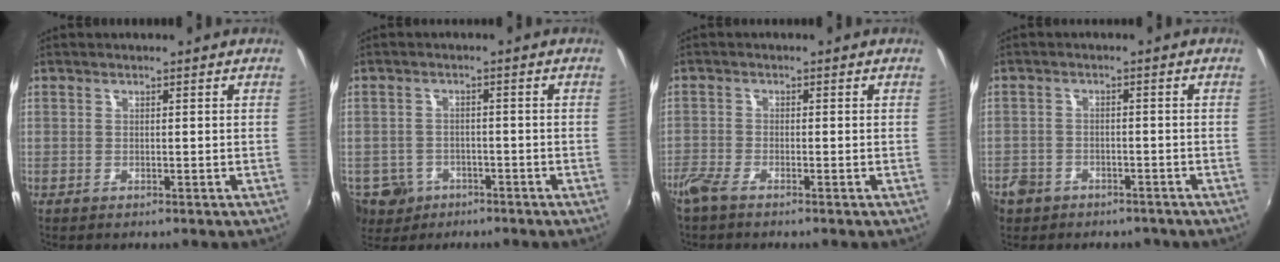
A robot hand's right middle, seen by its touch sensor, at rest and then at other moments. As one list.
[{"total": 7.9, "force": [-4.2, 6.1, 2.6], "torque": [-0.078, -0.005, -0.063]}, {"total": 3.4, "force": [-2.8, 0.7, 1.8], "torque": [-0.051, -0.008, -0.061]}, {"total": 7.6, "force": [-4.6, 5.7, 2.1], "torque": [-0.069, 0.012, -0.065]}]